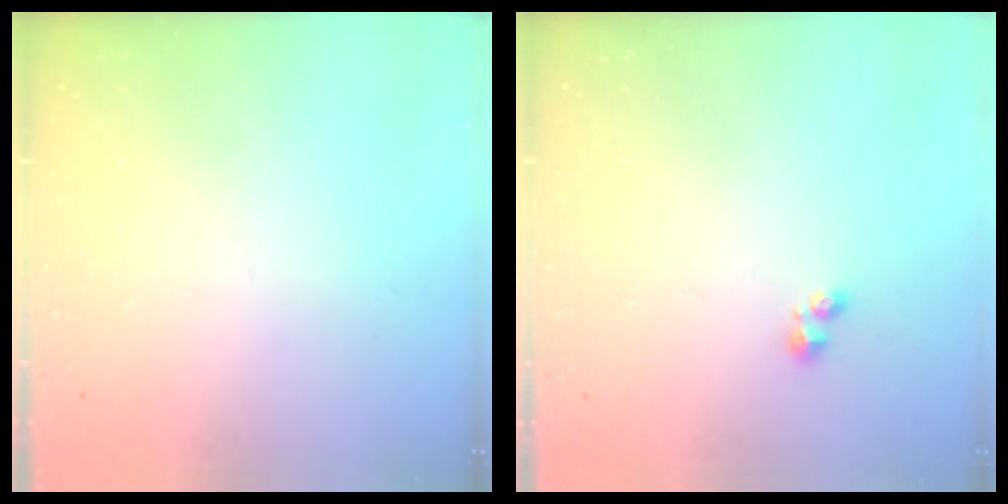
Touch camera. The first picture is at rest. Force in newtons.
{"total": 1.9, "press": 1.8, "slide": 0.5}